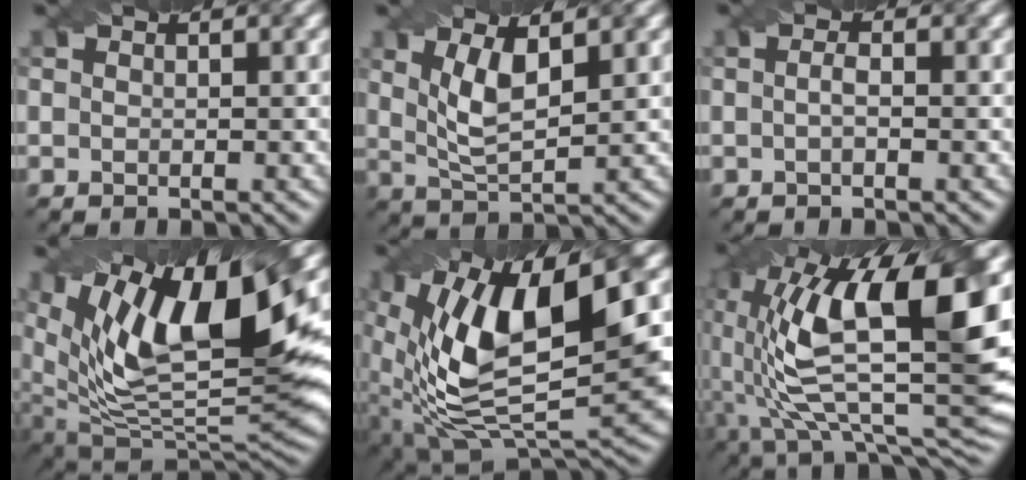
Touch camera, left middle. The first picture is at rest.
{"total": 4.3, "force": [1.5, 1.5, 3.8], "torque": [-0.084, -0.005, 0.033]}
{"total": 1.1, "force": [-0.3, 0.3, 1.0], "torque": [-0.022, 0.000, -0.004]}
{"total": 13.8, "force": [5.8, 5.1, 11.5], "torque": [-0.208, 0.006, 0.101]}
{"total": 15.0, "force": [2.3, 7.0, 13.0], "torque": [-0.246, -0.005, 0.041]}
{"total": 16.5, "force": [3.3, 7.4, 14.4], "torque": [-0.277, 0.005, 0.053]}